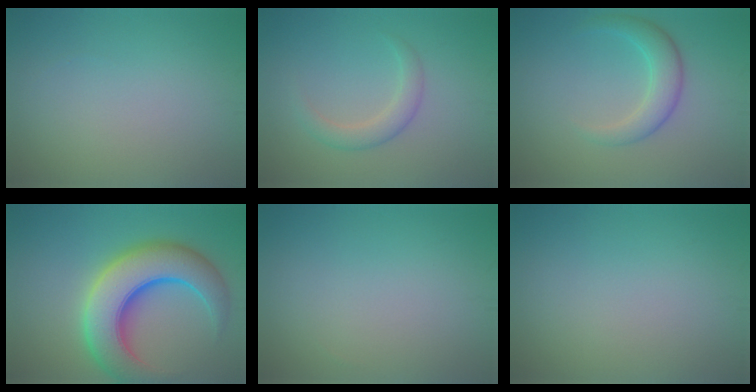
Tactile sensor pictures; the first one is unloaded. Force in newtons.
{"total": 2.3, "press": 2.3, "slide": 0.2}
{"total": 3.2, "press": 3.2, "slide": 0.1}
{"total": 10.3, "press": 10.3, "slide": 0.4}
{"total": 0.0}
{"total": 0.0}